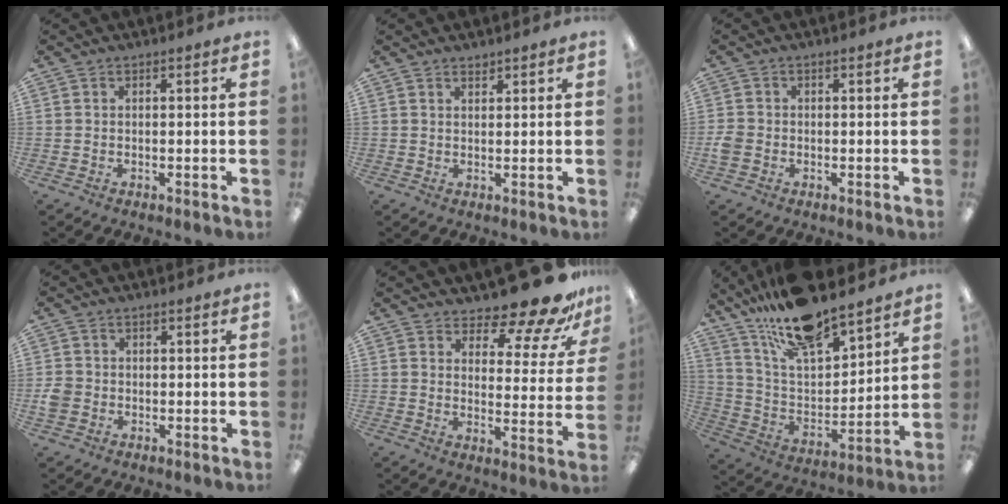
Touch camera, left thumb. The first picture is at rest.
{"total": 1.3, "force": [1.2, 0.3, 0.2], "torque": [-0.005, -0.003, 0.024]}
{"total": 2.7, "force": [-0.8, 2.1, 1.4], "torque": [-0.021, 0.007, -0.014]}
{"total": 3.0, "force": [-0.7, 2.6, 1.3], "torque": [-0.013, 0.003, -0.013]}
{"total": 14.3, "force": [11.6, 4.2, 7.1], "torque": [-0.098, -0.094, 0.193]}
{"total": 17.6, "force": [15.0, 4.8, 7.7], "torque": [-0.157, -0.094, 0.266]}